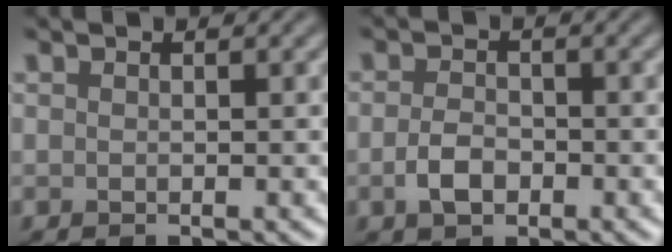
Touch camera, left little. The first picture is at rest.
{"total": 2.4, "force": [-1.0, 1.5, 1.6], "torque": [-0.032, -0.001, -0.023]}